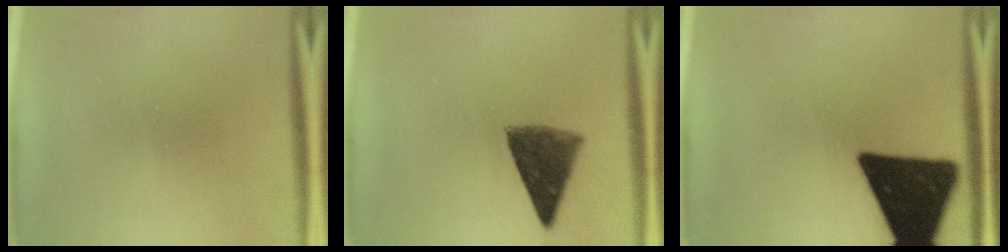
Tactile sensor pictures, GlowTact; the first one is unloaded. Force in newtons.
{"total": 7.5}
{"total": 19.0}